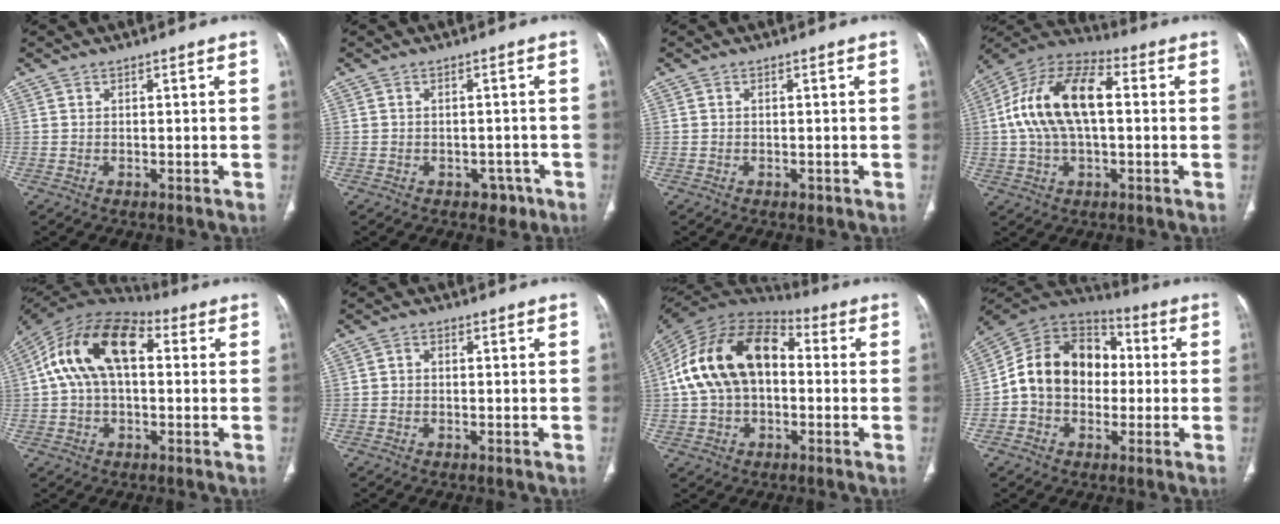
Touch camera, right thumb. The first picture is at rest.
{"total": 3.2, "force": [-1.7, 2.4, 1.2], "torque": [0.001, 0.011, -0.015]}
{"total": 0.7, "force": [-0.3, 0.5, 0.3], "torque": [-0.005, 0.000, -0.002]}
{"total": 17.4, "force": [1.5, 9.2, 14.7], "torque": [-0.279, 0.036, 0.021]}
{"total": 17.1, "force": [3.0, 10.1, 13.5], "torque": [-0.239, 0.043, 0.045]}
{"total": 1.5, "force": [-0.1, 1.2, 0.8], "torque": [-0.008, 0.006, -0.004]}
{"total": 19.7, "force": [1.3, 12.8, 14.9], "torque": [-0.269, 0.042, 0.016]}
{"total": 17.0, "force": [-0.2, 12.9, 11.0], "torque": [-0.154, 0.042, -0.013]}